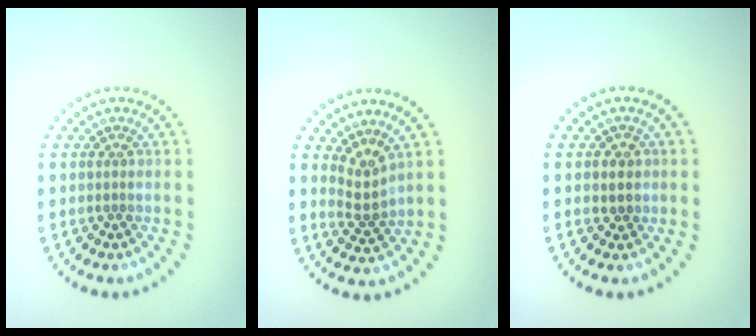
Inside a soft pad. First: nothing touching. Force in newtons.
{"total": 2.5, "press": 1.8, "slide": 1.8}
{"total": 1.3, "press": 1.2, "slide": 0.6}